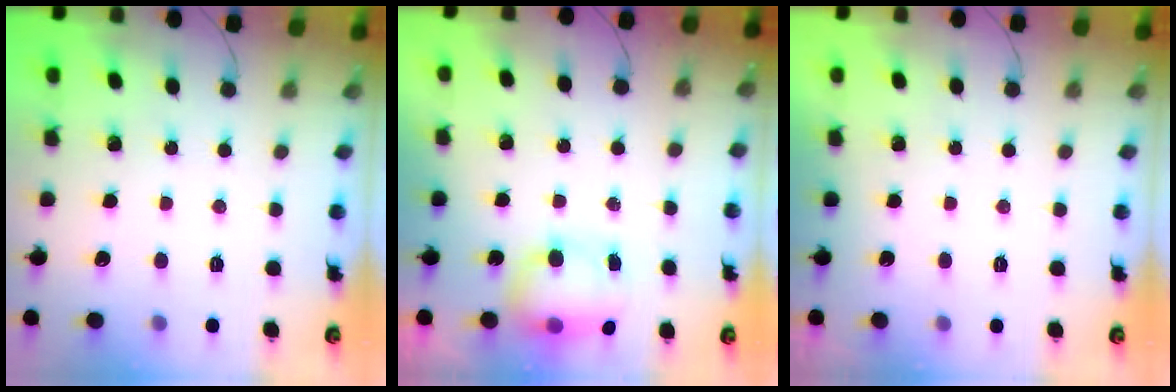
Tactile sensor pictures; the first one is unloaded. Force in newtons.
{"total": 7.1, "press": 7.0, "slide": 1.3}
{"total": 0.0}